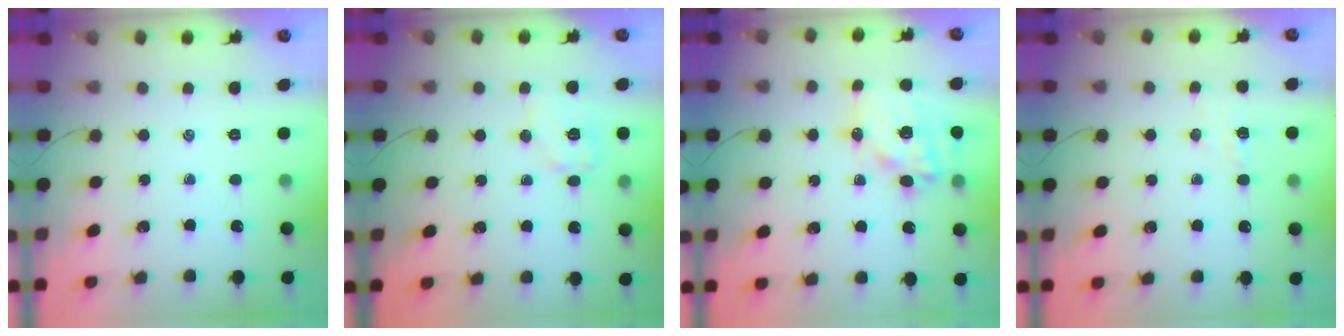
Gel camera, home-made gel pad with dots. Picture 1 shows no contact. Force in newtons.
{"total": 7.4, "press": 7.4, "slide": 0.8}
{"total": 14.4, "press": 14.0, "slide": 3.4}
{"total": 2.9, "press": 2.8, "slide": 0.8}